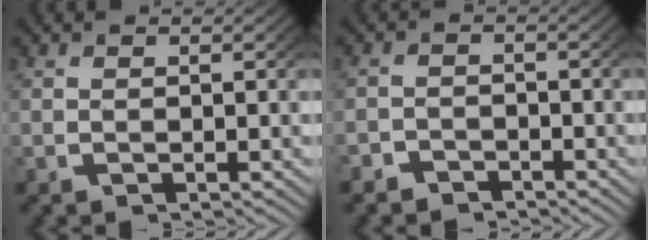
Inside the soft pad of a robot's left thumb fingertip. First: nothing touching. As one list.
[{"total": 2.5, "force": [-2.2, 1.2, -0.1], "torque": [0.006, -0.014, -0.038]}]